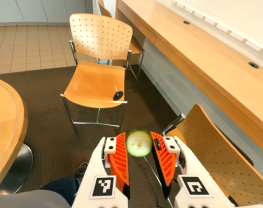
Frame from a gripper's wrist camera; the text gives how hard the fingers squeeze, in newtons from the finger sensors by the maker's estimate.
{"total": 9.1, "left": 8.6, "right": 9.5}